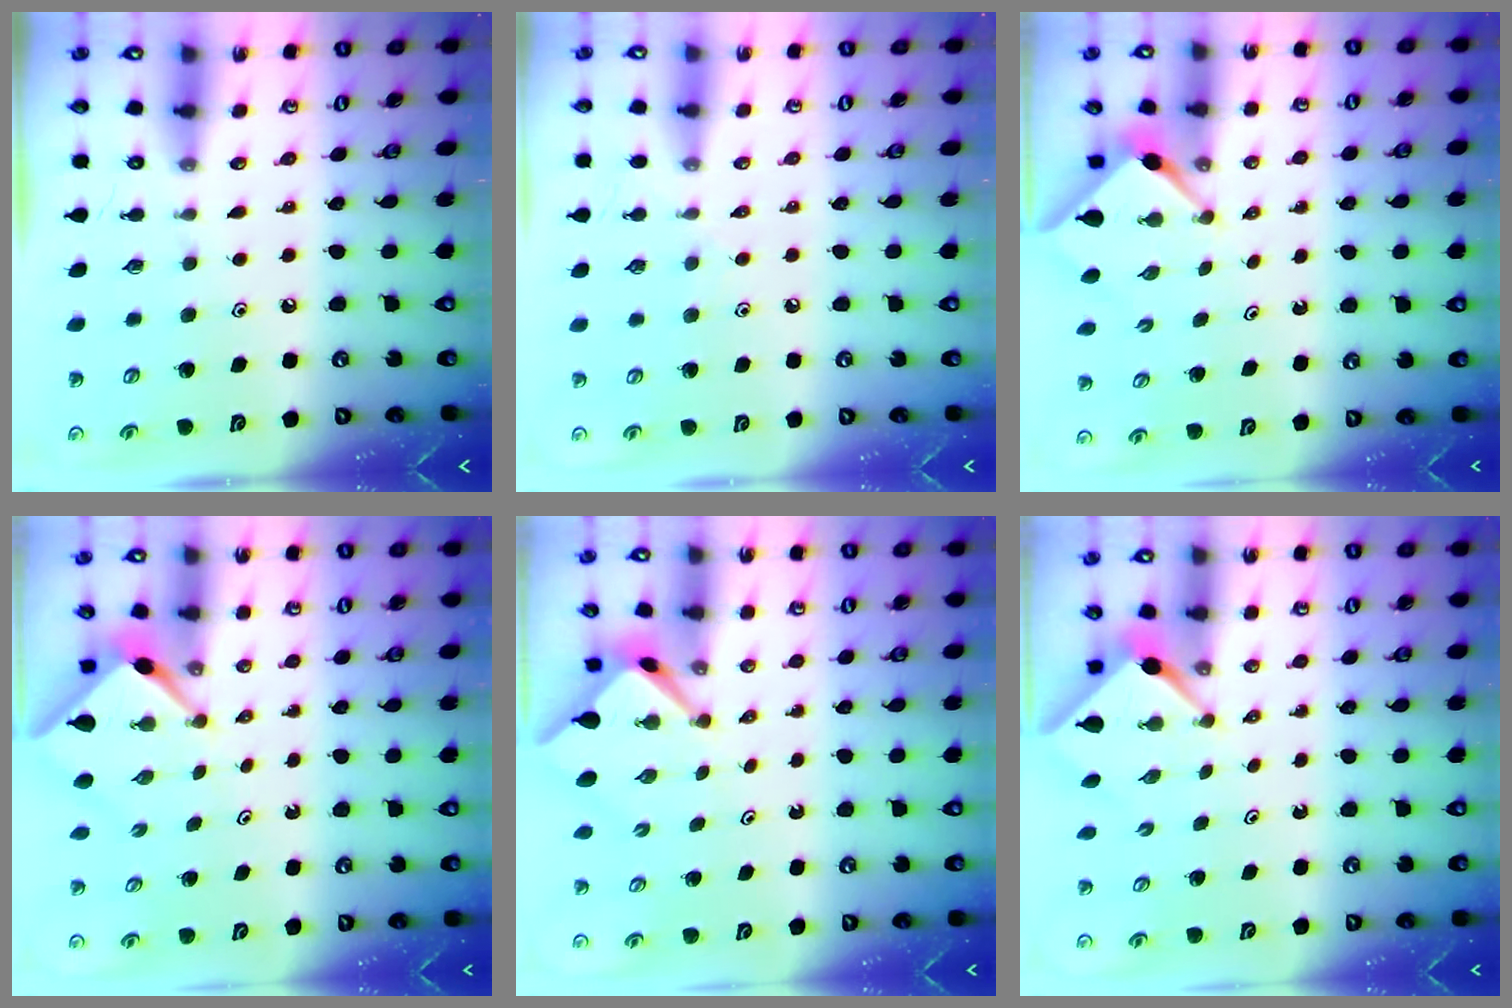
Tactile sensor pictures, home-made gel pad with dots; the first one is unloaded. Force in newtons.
{"total": 4.3, "press": 4.2, "slide": 0.7}
{"total": 2.9, "press": 2.9, "slide": 0.2}
{"total": 2.2, "press": 2.2, "slide": 0.2}
{"total": 2.4, "press": 2.4, "slide": 0.2}
{"total": 2.6, "press": 2.6, "slide": 0.3}